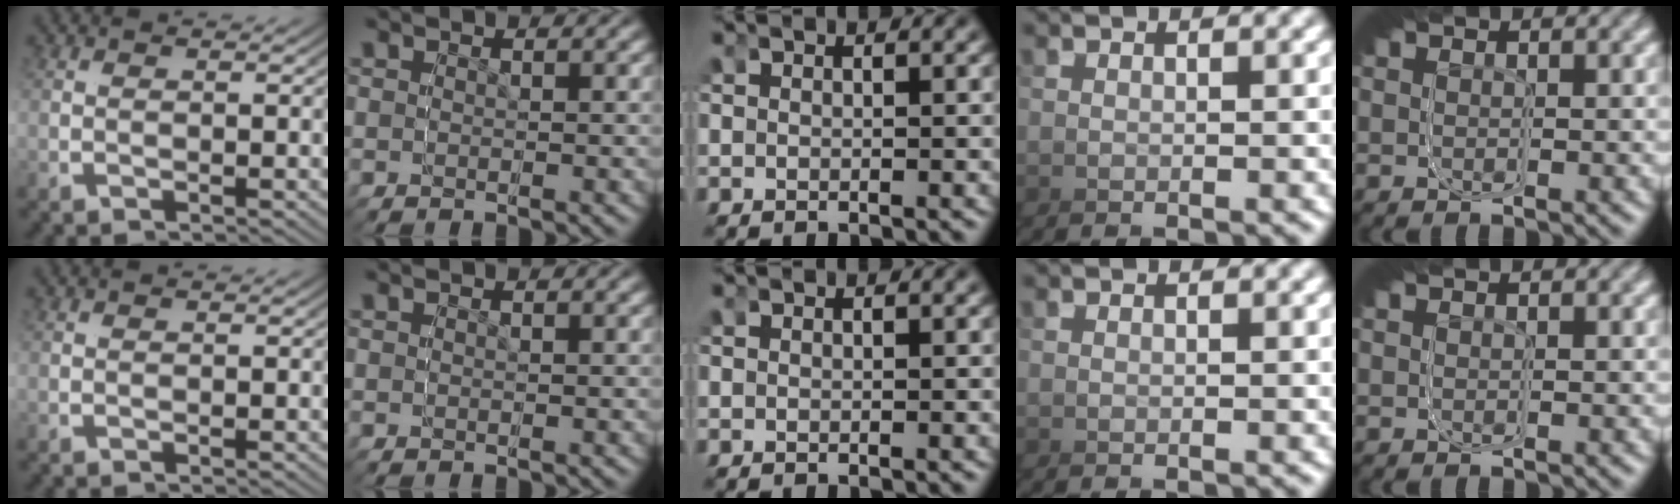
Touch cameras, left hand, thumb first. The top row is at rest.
{}